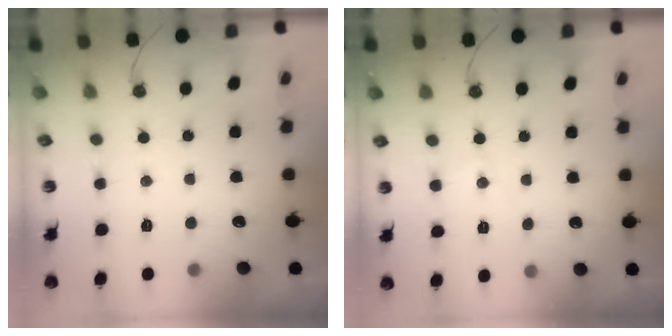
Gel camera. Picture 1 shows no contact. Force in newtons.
{"total": 5.0, "press": 4.9, "slide": 0.7}